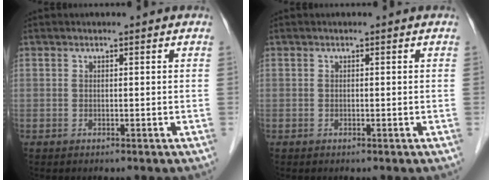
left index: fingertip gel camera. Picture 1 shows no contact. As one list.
[{"total": 0.0}]